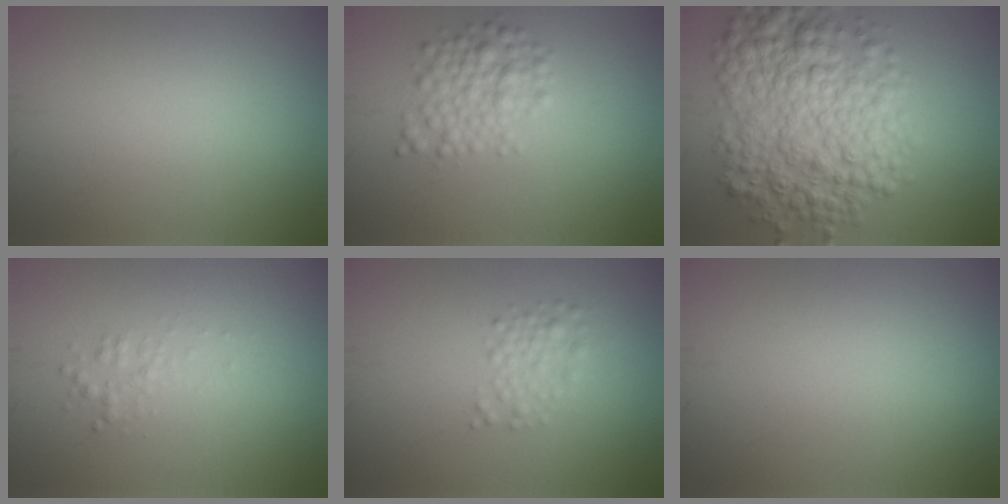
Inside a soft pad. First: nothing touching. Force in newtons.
{"total": 3.1, "press": 3.1, "slide": 0.1}
{"total": 9.1, "press": 9.1, "slide": 0.1}
{"total": 1.2, "press": 1.2, "slide": 0.0}
{"total": 1.9, "press": 1.8, "slide": 0.1}
{"total": 0.0}